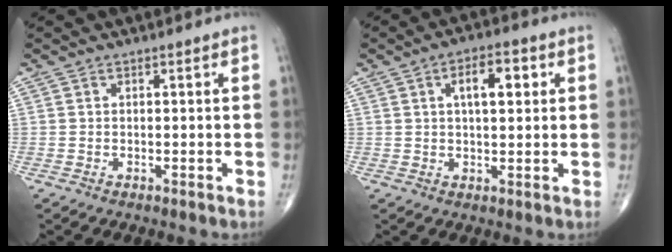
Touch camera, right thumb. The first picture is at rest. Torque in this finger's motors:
{"motor_torque": [0.49, 2.16, 0.95, 0.17, 0.11]}